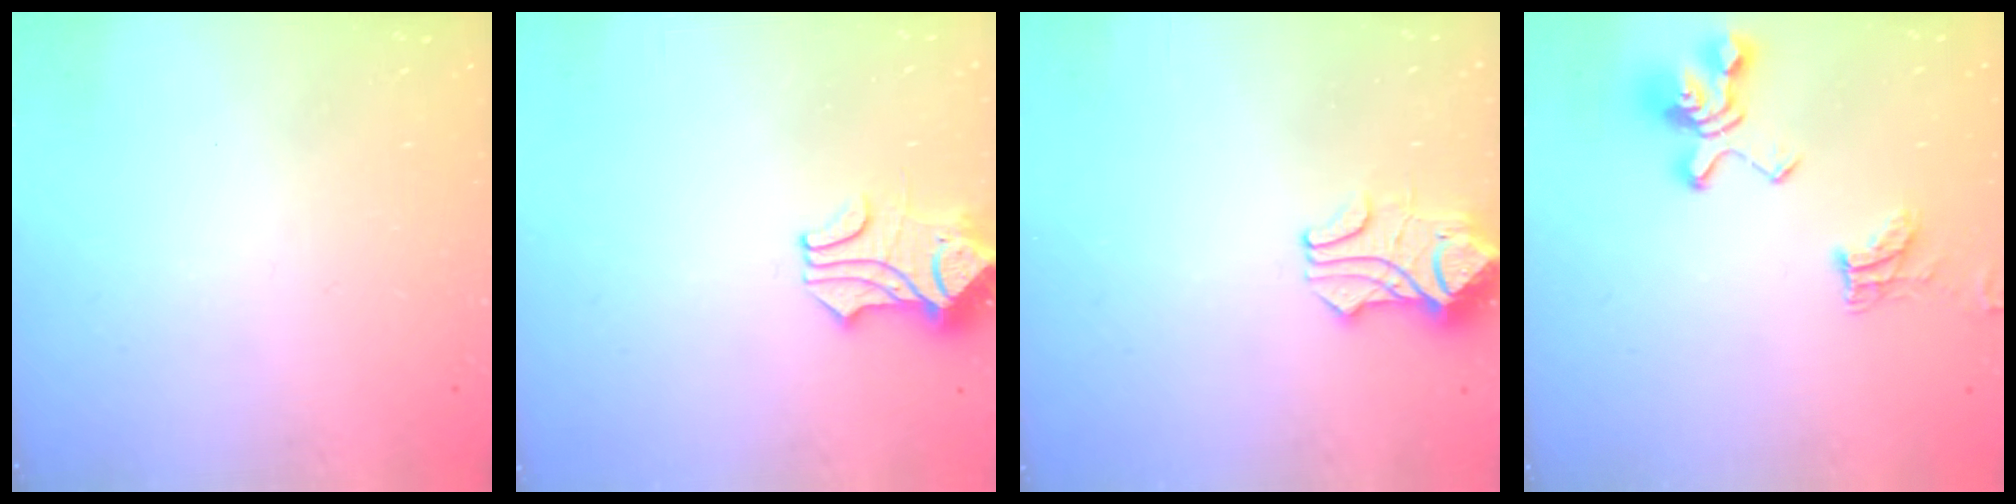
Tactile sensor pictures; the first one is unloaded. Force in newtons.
{"total": 1.7, "press": 1.3, "slide": 1.1}
{"total": 4.5, "press": 4.4, "slide": 0.9}
{"total": 8.4, "press": 8.3, "slide": 1.6}